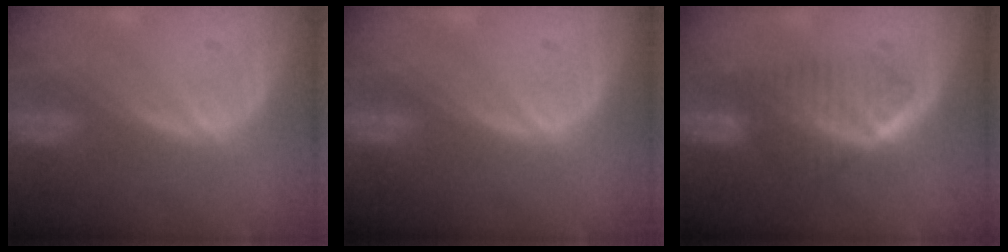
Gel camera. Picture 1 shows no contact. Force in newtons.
{"total": 0.0}
{"total": 6.7, "press": 6.1, "slide": 2.8}